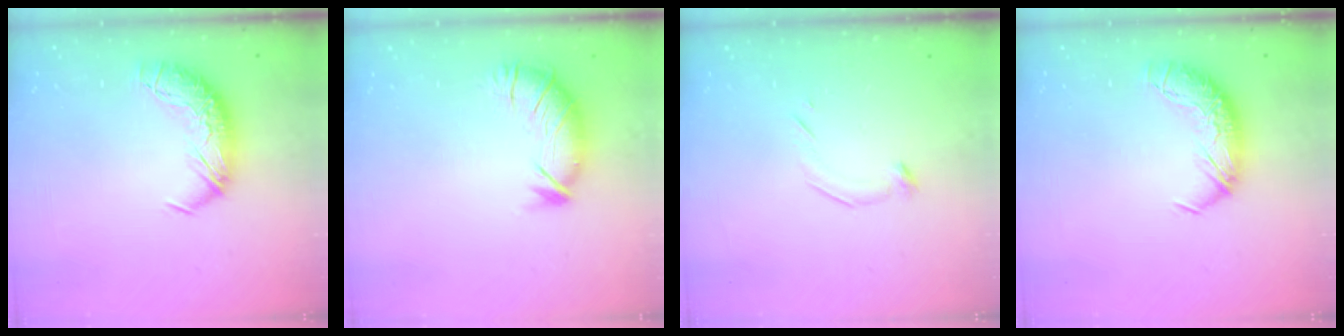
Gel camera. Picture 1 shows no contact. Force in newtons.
{"total": 2.9, "press": 2.0, "slide": 2.2}
{"total": 6.5, "press": 6.5, "slide": 0.9}
{"total": 0.0}